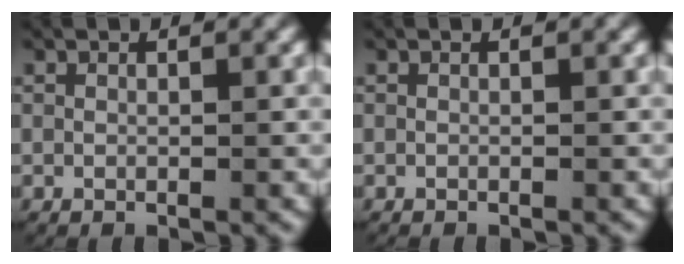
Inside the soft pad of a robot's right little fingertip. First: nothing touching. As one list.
[{"total": 0.0}]